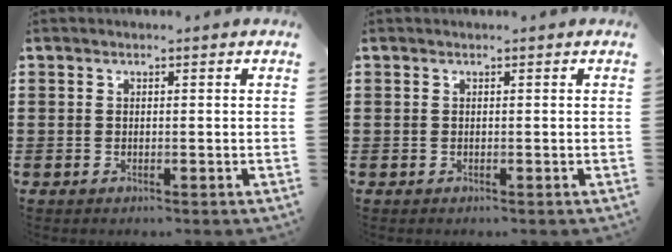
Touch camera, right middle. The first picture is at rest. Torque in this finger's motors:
{"motor_torque": [-1.01, -1.13, -0.05, -0.01]}